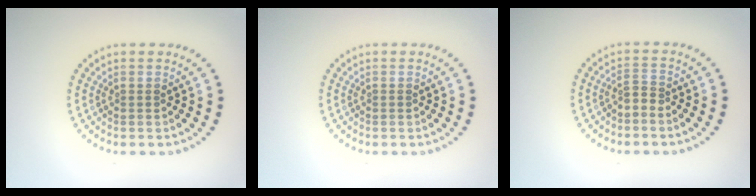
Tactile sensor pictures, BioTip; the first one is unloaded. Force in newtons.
{"total": 0.0}
{"total": 1.2, "press": 0.6, "slide": 1.0}